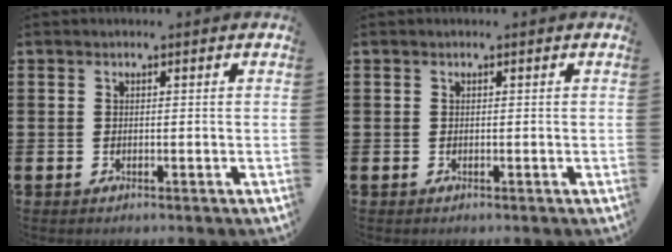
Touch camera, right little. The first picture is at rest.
{"total": 0.0}